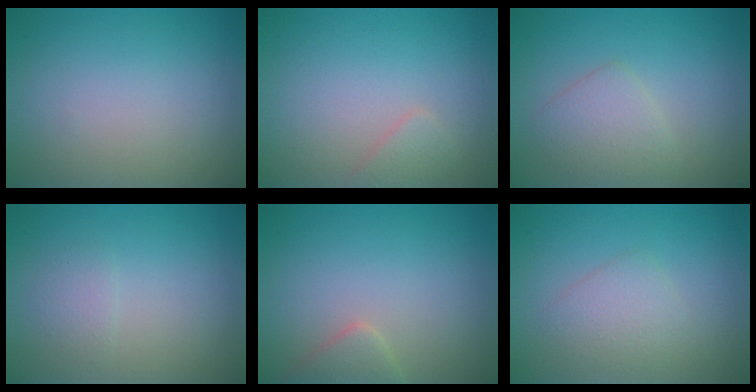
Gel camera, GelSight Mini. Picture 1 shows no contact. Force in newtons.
{"total": 1.2, "press": 1.2, "slide": 0.0}
{"total": 2.6, "press": 2.6, "slide": 0.0}
{"total": 1.2, "press": 1.2, "slide": 0.1}
{"total": 1.9, "press": 1.9, "slide": 0.1}
{"total": 2.1, "press": 2.1, "slide": 0.0}